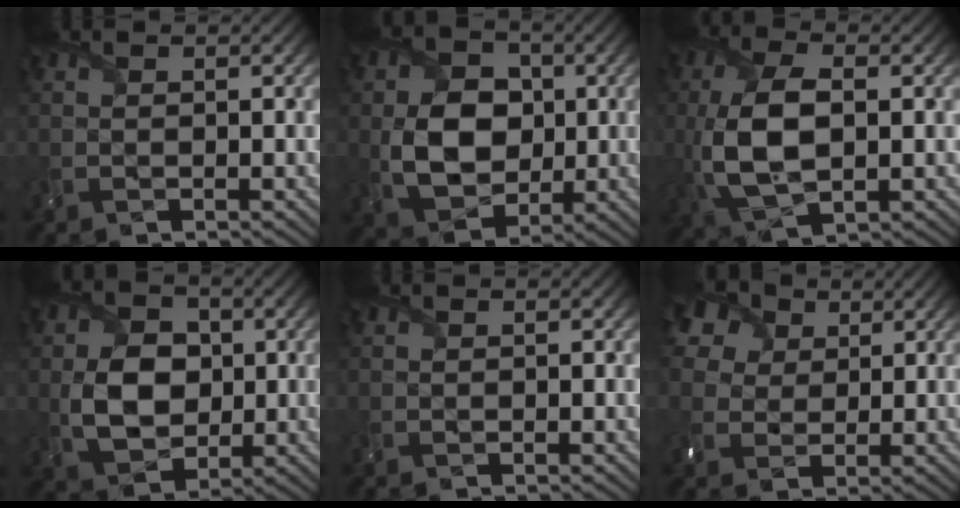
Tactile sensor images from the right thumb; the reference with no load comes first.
{"total": 8.9, "force": [-0.2, 6.8, 5.6], "torque": [-0.122, -0.005, -0.007]}
{"total": 9.6, "force": [-0.5, 5.2, 8.1], "torque": [-0.192, -0.002, -0.009]}
{"total": 7.7, "force": [-0.1, 5.9, 5.0], "torque": [-0.106, -0.003, -0.005]}
{"total": 0.0}
{"total": 7.9, "force": [3.9, 5.7, 3.9], "torque": [-0.117, 0.028, 0.060]}